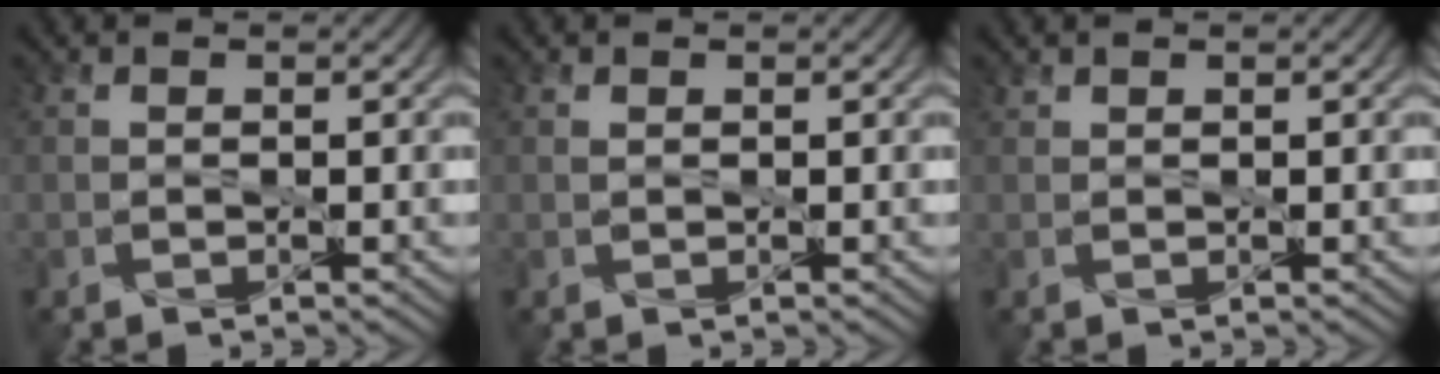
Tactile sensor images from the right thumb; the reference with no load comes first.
{"total": 0.0}
{"total": 0.6, "force": [0.6, 0.1, 0.1], "torque": [-0.005, 0.003, 0.014]}